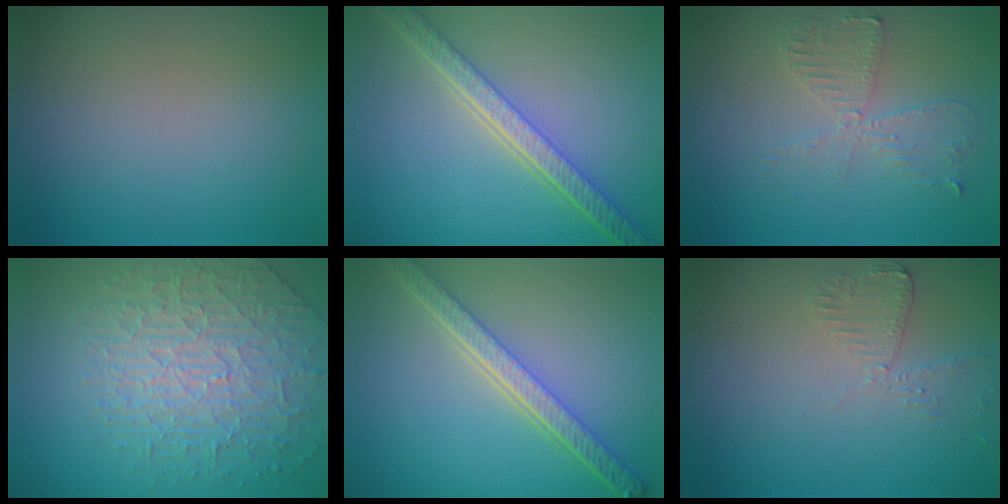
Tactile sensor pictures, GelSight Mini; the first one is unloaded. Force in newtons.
{"total": 5.7, "press": 4.4, "slide": 3.7}
{"total": 3.3, "press": 2.8, "slide": 1.7}
{"total": 5.3, "press": 4.8, "slide": 2.2}
{"total": 5.3, "press": 4.2, "slide": 3.4}
{"total": 2.0, "press": 2.0, "slide": 0.3}